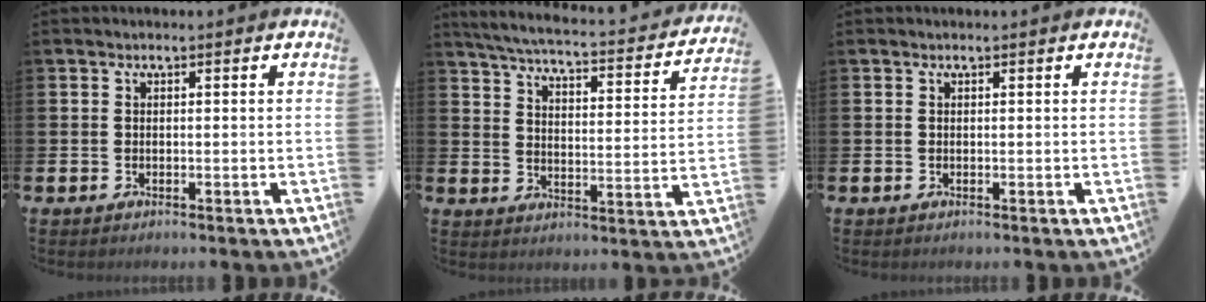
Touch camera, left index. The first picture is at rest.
{"total": 4.7, "force": [4.4, 0.4, 1.7], "torque": [-0.057, -0.038, 0.067]}
{"total": 0.0}